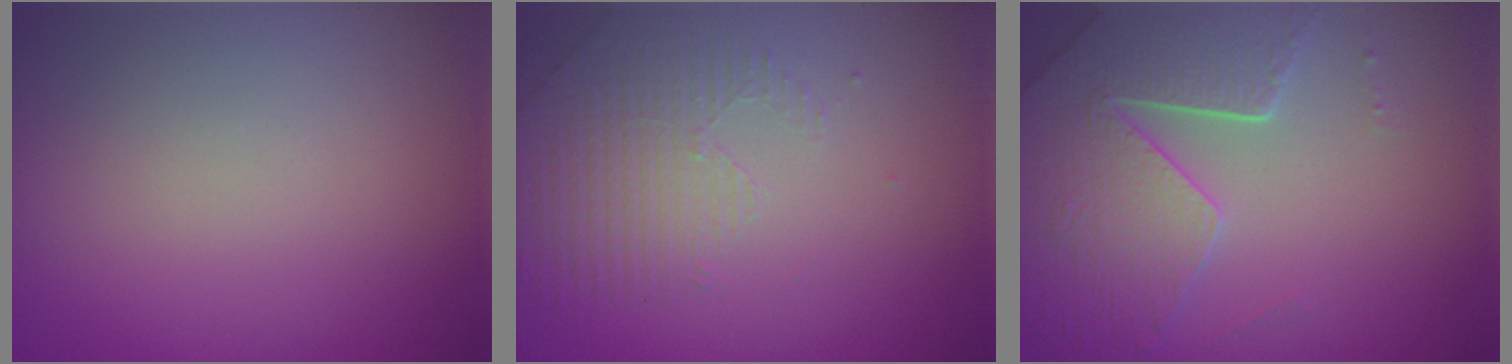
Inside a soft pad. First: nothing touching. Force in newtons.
{"total": 1.7, "press": 1.3, "slide": 1.1}
{"total": 6.1, "press": 5.0, "slide": 3.4}